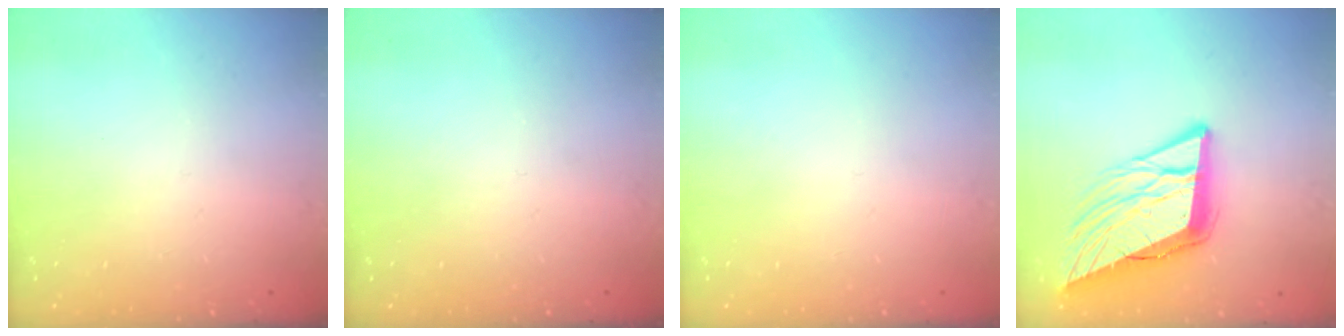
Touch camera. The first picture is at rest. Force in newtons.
{"total": 0.0}
{"total": 0.0}
{"total": 15.3, "press": 15.1, "slide": 2.7}